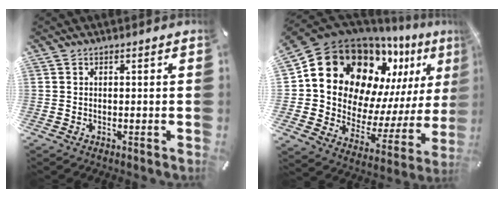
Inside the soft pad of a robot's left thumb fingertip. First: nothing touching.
{"total": 18.8, "force": [10.7, 13.7, 7.2], "torque": [-0.107, -0.106, 0.212]}